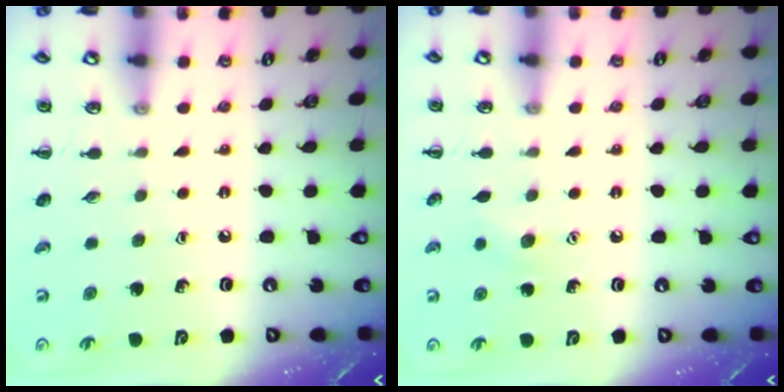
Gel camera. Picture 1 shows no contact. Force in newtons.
{"total": 5.7, "press": 5.5, "slide": 1.4}